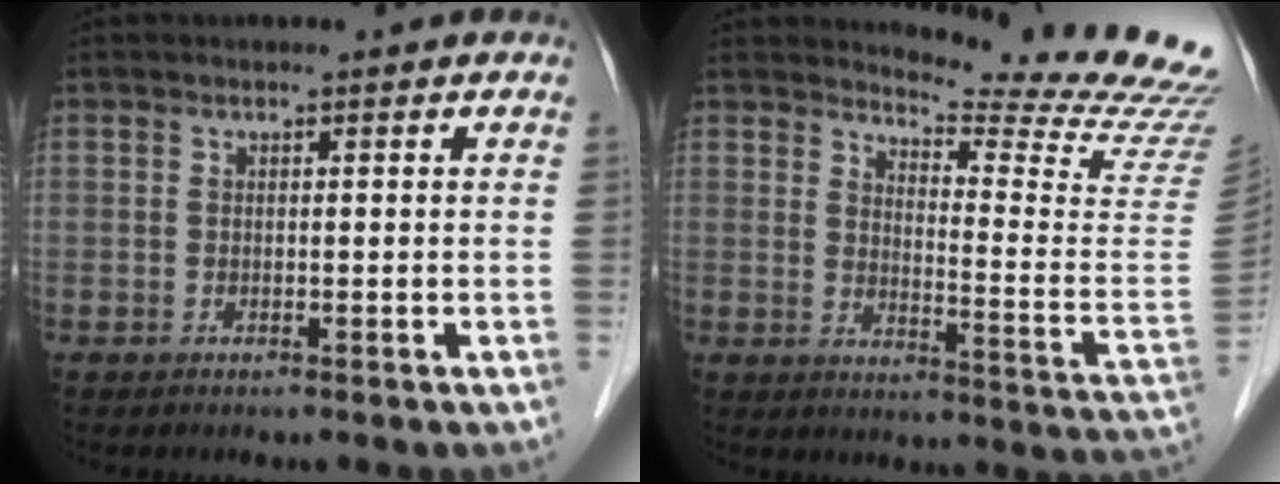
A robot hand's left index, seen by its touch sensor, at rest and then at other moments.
{"total": 17.4, "force": [16.8, -0.9, 4.6], "torque": [-0.076, -0.140, 0.193]}